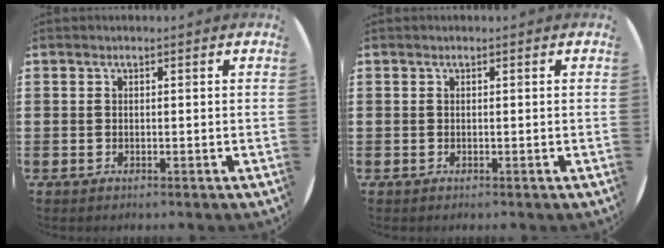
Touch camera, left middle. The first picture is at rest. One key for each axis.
{"total": 0.0}